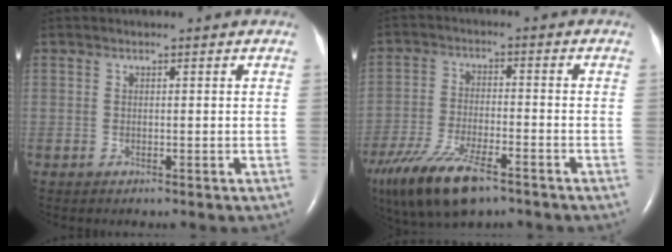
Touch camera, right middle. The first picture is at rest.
{"total": 15.0, "force": [-10.2, 4.8, 9.9], "torque": [-0.225, -0.034, -0.183]}